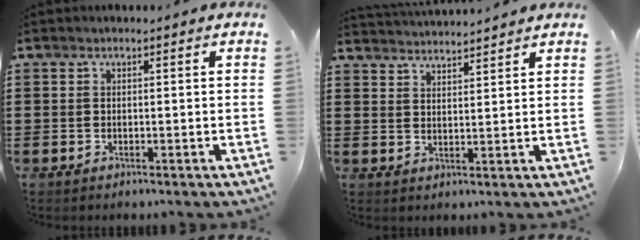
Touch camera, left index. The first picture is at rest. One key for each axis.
{"total": 2.9, "fx": 2.9, "fy": -0.4, "fz": -0.3, "tx": -0.004, "ty": -0.013, "tz": 0.053}